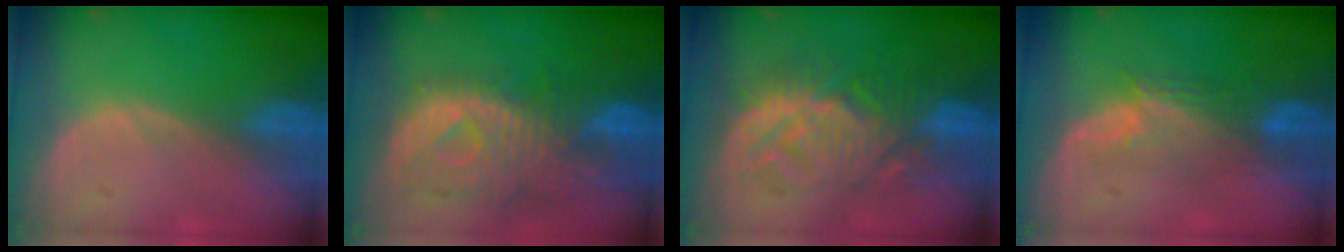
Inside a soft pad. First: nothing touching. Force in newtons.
{"total": 10.9, "press": 9.7, "slide": 5.0}
{"total": 9.4, "press": 9.3, "slide": 1.4}
{"total": 5.2, "press": 5.0, "slide": 1.4}